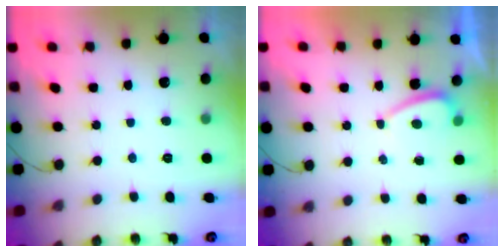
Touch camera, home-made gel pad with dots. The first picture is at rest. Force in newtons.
{"total": 1.0, "press": 0.9, "slide": 0.5}